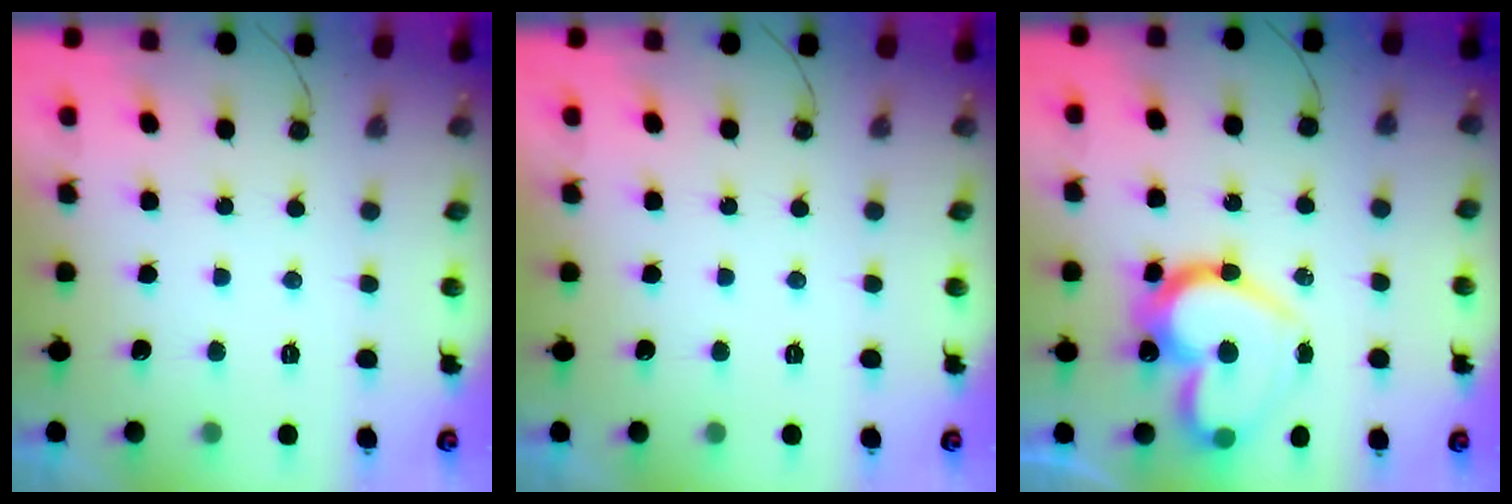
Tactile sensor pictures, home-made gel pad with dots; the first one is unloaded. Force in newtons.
{"total": 0.0}
{"total": 20.6, "press": 20.5, "slide": 1.8}